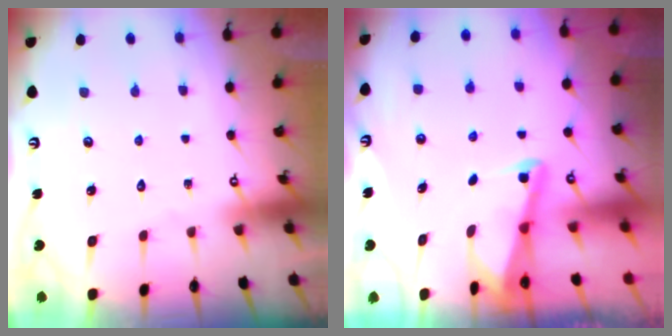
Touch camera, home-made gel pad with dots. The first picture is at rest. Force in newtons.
{"total": 2.1, "press": 2.1, "slide": 0.4}